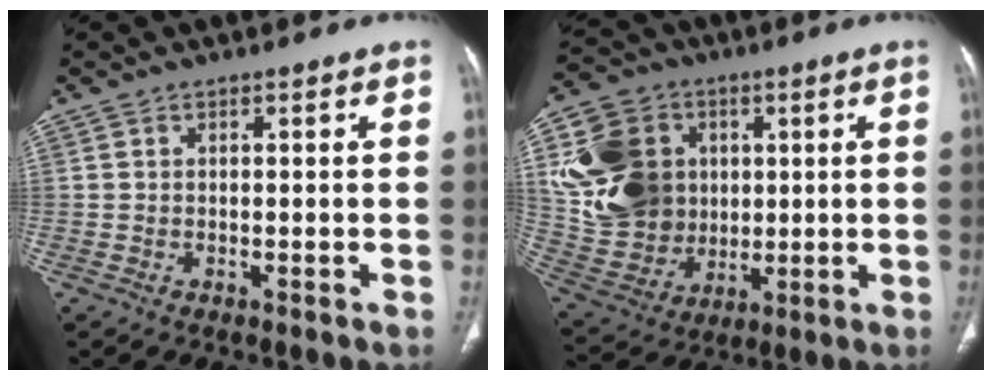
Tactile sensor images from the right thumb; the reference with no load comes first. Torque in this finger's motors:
{"motor_torque": [0.11, 0.40, 0.43, 0.95, 0.14]}